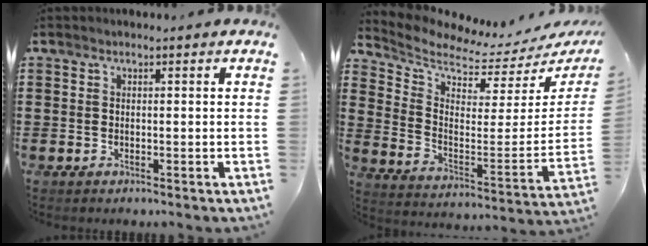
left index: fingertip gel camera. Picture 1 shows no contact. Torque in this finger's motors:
{"motor_torque": [1.09, -1.05, -0.04, -0.03]}